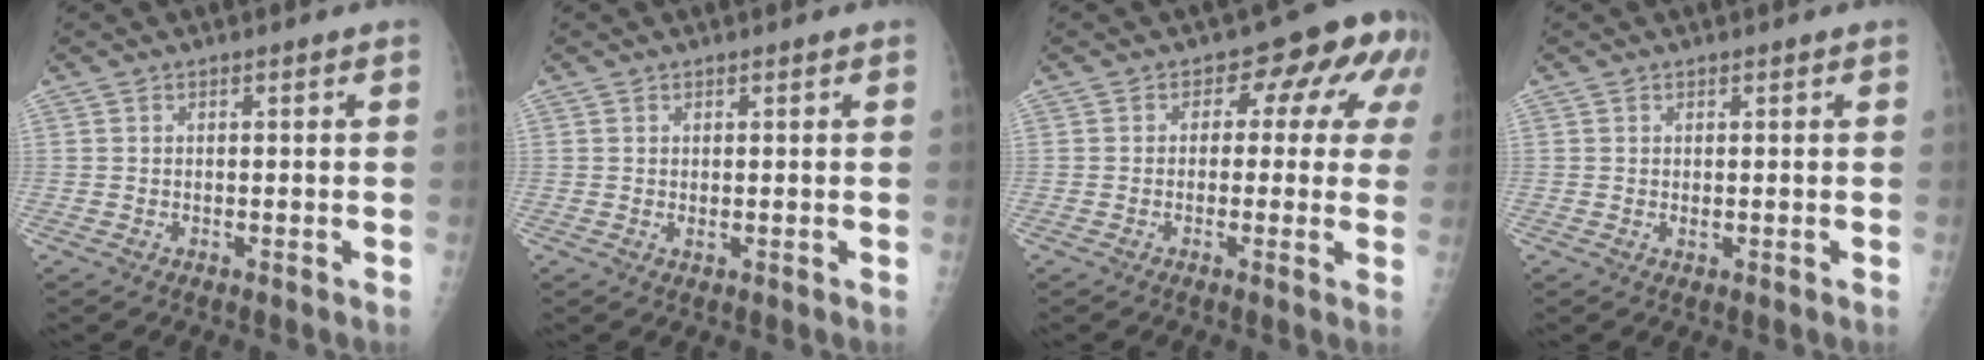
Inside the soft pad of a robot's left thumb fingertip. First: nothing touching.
{"total": 0.7, "force": [0.4, 0.2, 0.6], "torque": [-0.009, -0.004, 0.006]}
{"total": 9.5, "force": [2.4, 6.1, 6.9], "torque": [-0.024, 0.013, 0.014]}
{"total": 0.6, "force": [0.3, 0.3, 0.5], "torque": [-0.007, -0.004, 0.005]}